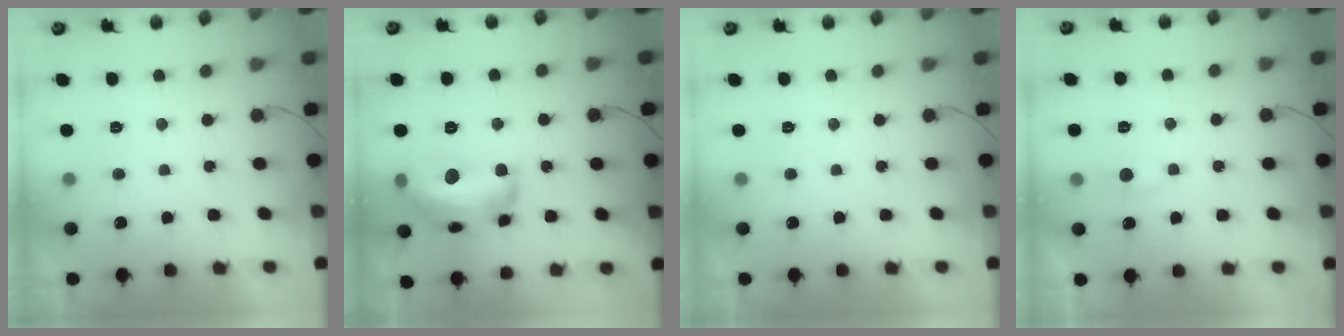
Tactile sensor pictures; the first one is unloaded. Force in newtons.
{"total": 17.3, "press": 17.3, "slide": 1.2}
{"total": 0.0}
{"total": 3.4, "press": 3.4, "slide": 0.4}